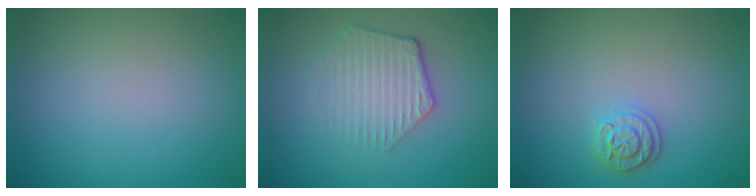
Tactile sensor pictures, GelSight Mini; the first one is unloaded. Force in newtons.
{"total": 3.6, "press": 3.0, "slide": 2.0}
{"total": 1.9, "press": 1.9, "slide": 0.3}